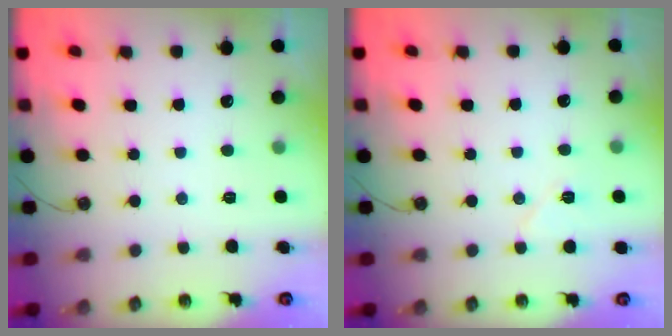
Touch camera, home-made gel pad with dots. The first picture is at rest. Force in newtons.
{"total": 5.9, "press": 5.6, "slide": 1.8}